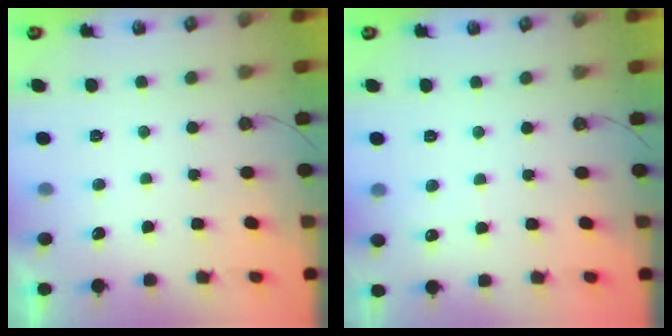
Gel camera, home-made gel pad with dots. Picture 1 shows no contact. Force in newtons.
{"total": 3.2, "press": 3.2, "slide": 0.5}